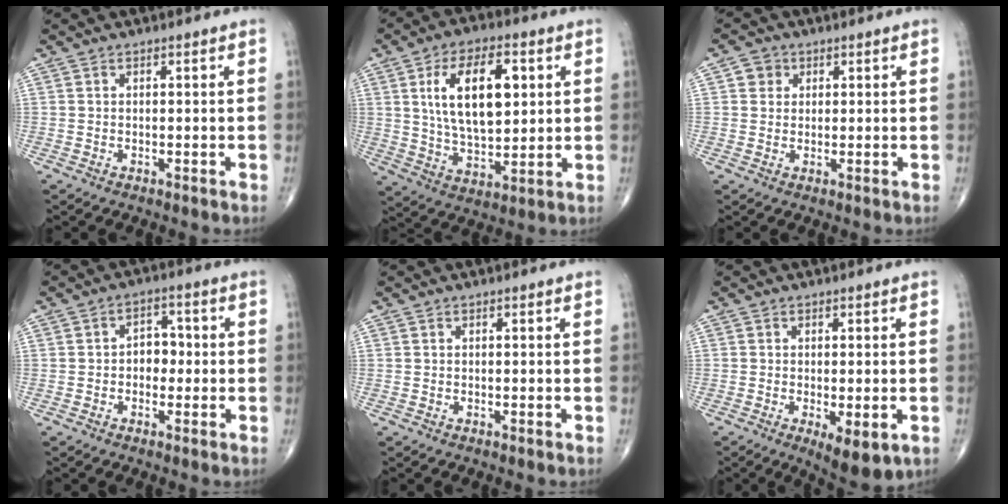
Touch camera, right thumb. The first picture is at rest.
{"total": 16.1, "force": [4.0, 8.1, 13.2], "torque": [-0.210, -0.009, 0.078]}
{"total": 2.8, "force": [0.9, 2.6, 0.7], "torque": [0.003, -0.001, 0.010]}
{"total": 4.4, "force": [-0.4, 3.3, 2.9], "torque": [-0.022, 0.016, -0.013]}
{"total": 0.0}
{"total": 8.0, "force": [-2.8, 2.9, 6.9], "torque": [-0.097, -0.017, -0.035]}